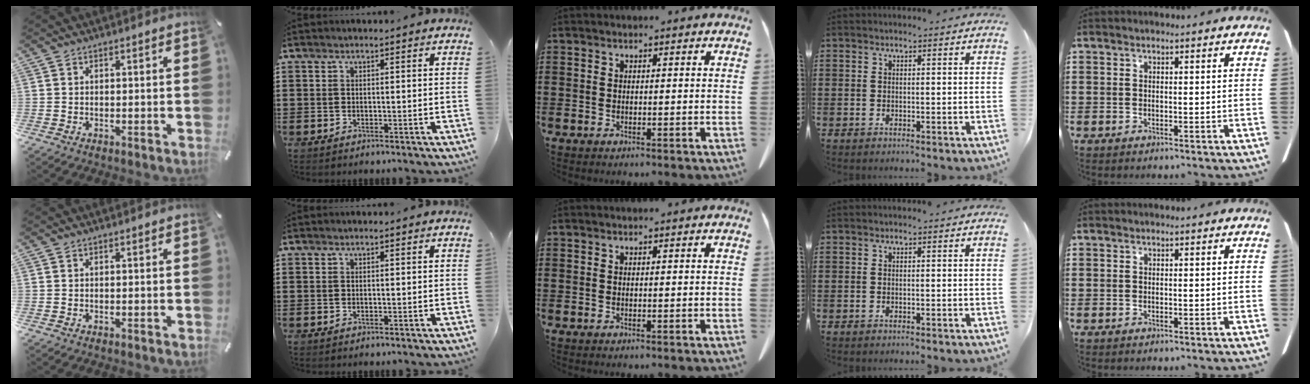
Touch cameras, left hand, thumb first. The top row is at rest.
{}